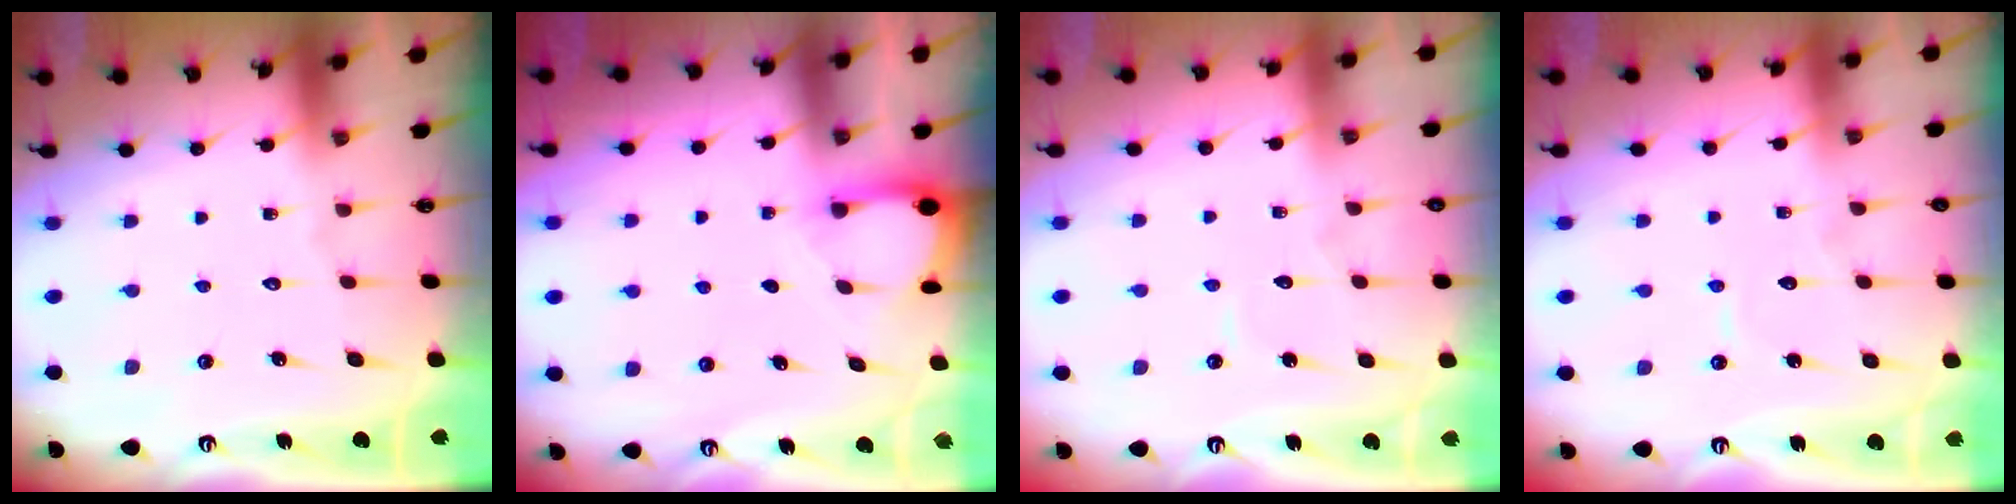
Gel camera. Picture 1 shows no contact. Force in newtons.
{"total": 2.8, "press": 2.8, "slide": 0.3}
{"total": 3.7, "press": 3.7, "slide": 0.5}
{"total": 3.9, "press": 3.9, "slide": 0.3}